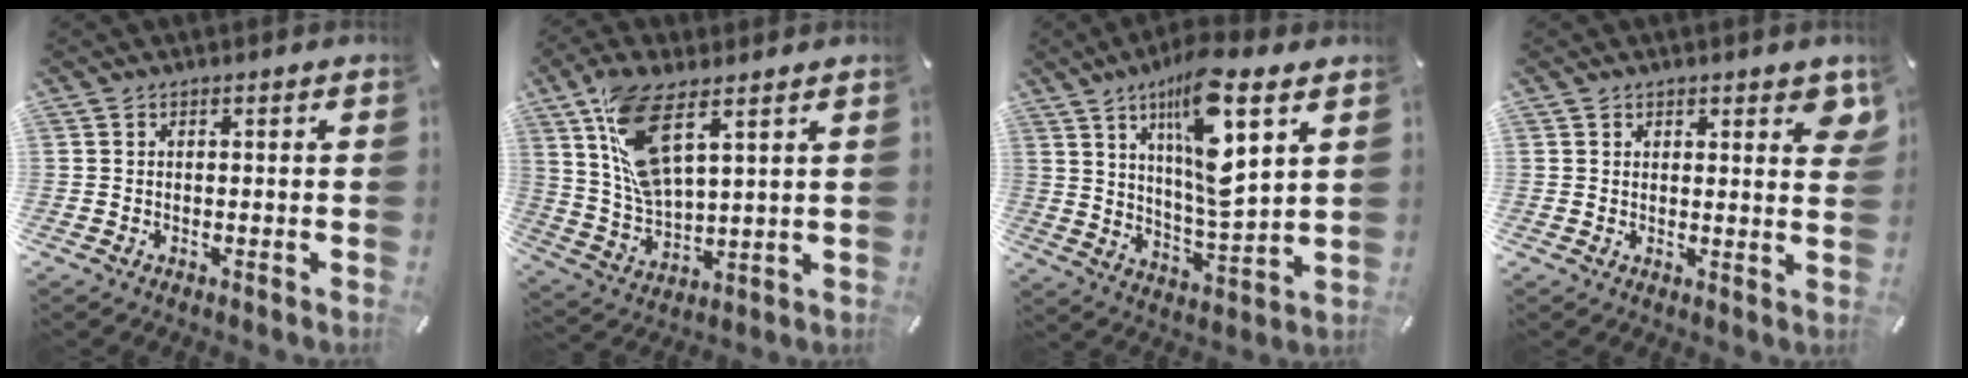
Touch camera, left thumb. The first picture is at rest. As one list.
[{"total": 14.0, "force": [7.2, 5.6, 10.6], "torque": [-0.233, -0.024, 0.132]}, {"total": 15.4, "force": [8.1, 3.8, 12.5], "torque": [-0.229, -0.041, 0.129]}, {"total": 3.3, "force": [2.1, 1.6, 1.9], "torque": [-0.009, -0.009, 0.032]}]